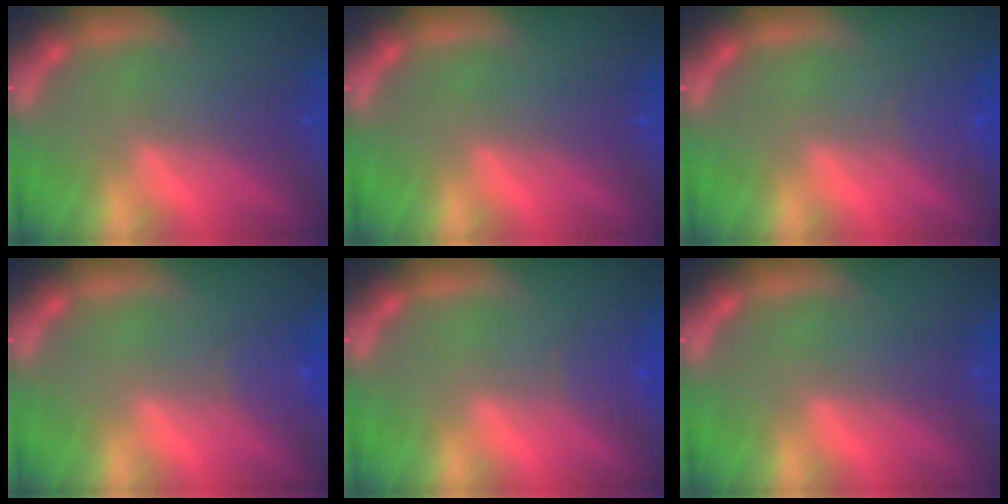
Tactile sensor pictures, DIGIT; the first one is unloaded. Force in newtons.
{"total": 0.0}
{"total": 1.4}
{"total": 1.9}
{"total": 1.4}
{"total": 0.0}